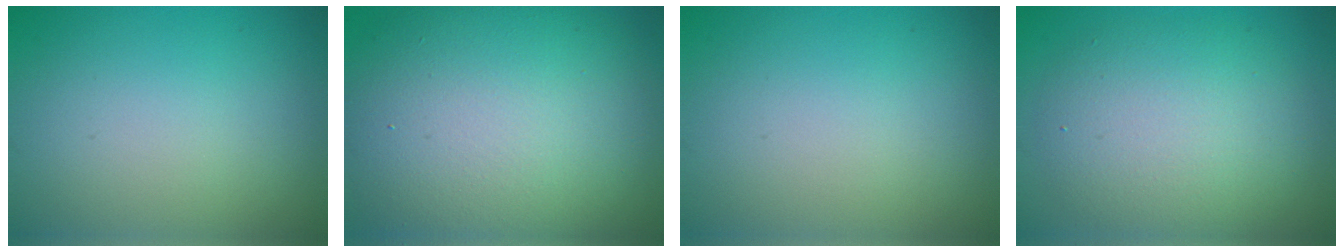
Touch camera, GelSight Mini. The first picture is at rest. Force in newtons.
{"total": 13.8, "press": 13.8, "slide": 1.2}
{"total": 0.0}
{"total": 6.4, "press": 6.4, "slide": 0.3}